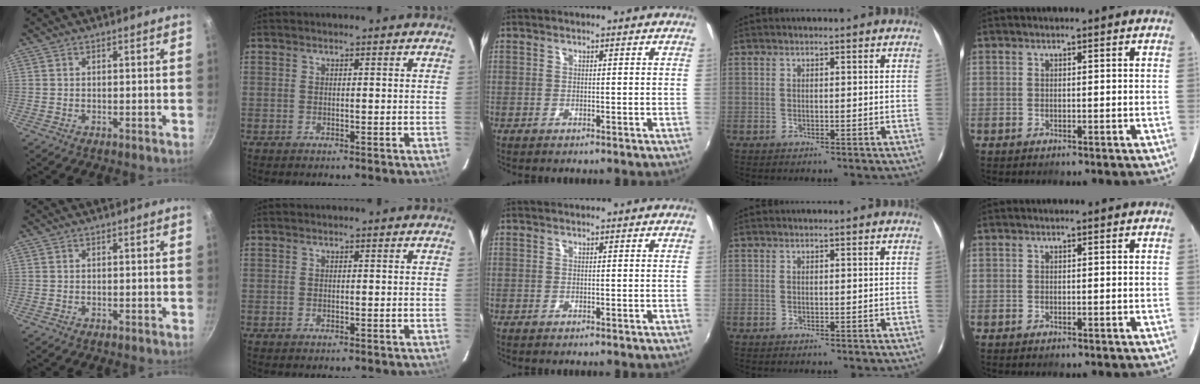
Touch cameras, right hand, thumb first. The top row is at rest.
{}